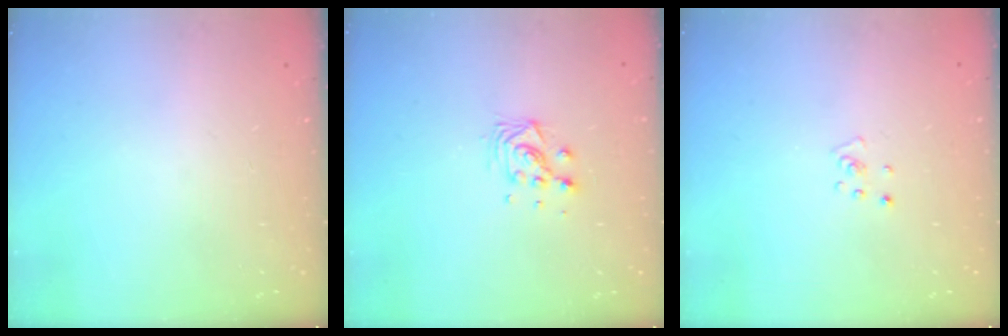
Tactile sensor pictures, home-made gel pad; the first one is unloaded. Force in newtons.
{"total": 7.3, "press": 7.3, "slide": 0.5}
{"total": 2.2, "press": 2.2, "slide": 0.2}